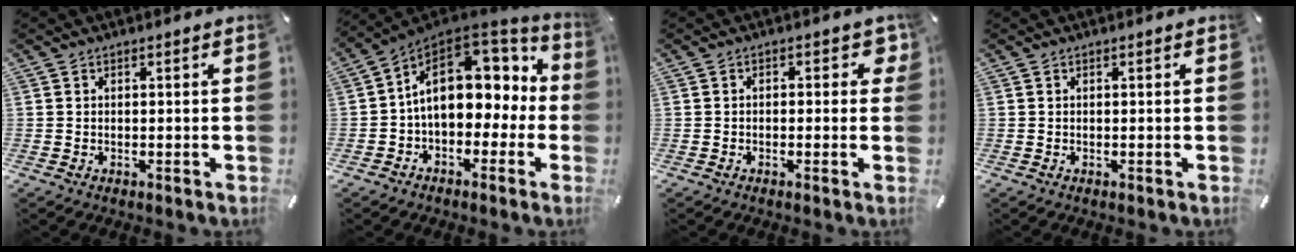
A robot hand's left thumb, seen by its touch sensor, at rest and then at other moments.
{"total": 17.3, "force": [3.3, 11.6, 12.4], "torque": [-0.203, -0.013, 0.058]}
{"total": 2.9, "force": [-0.1, 1.7, 2.3], "torque": [-0.030, 0.003, -0.007]}
{"total": 0.0}